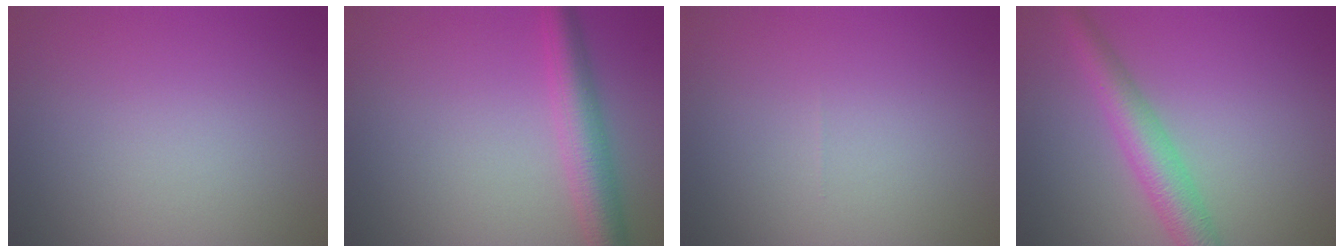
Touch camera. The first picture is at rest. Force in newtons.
{"total": 4.4, "press": 4.4, "slide": 0.1}
{"total": 0.0}
{"total": 4.4, "press": 4.4, "slide": 0.1}